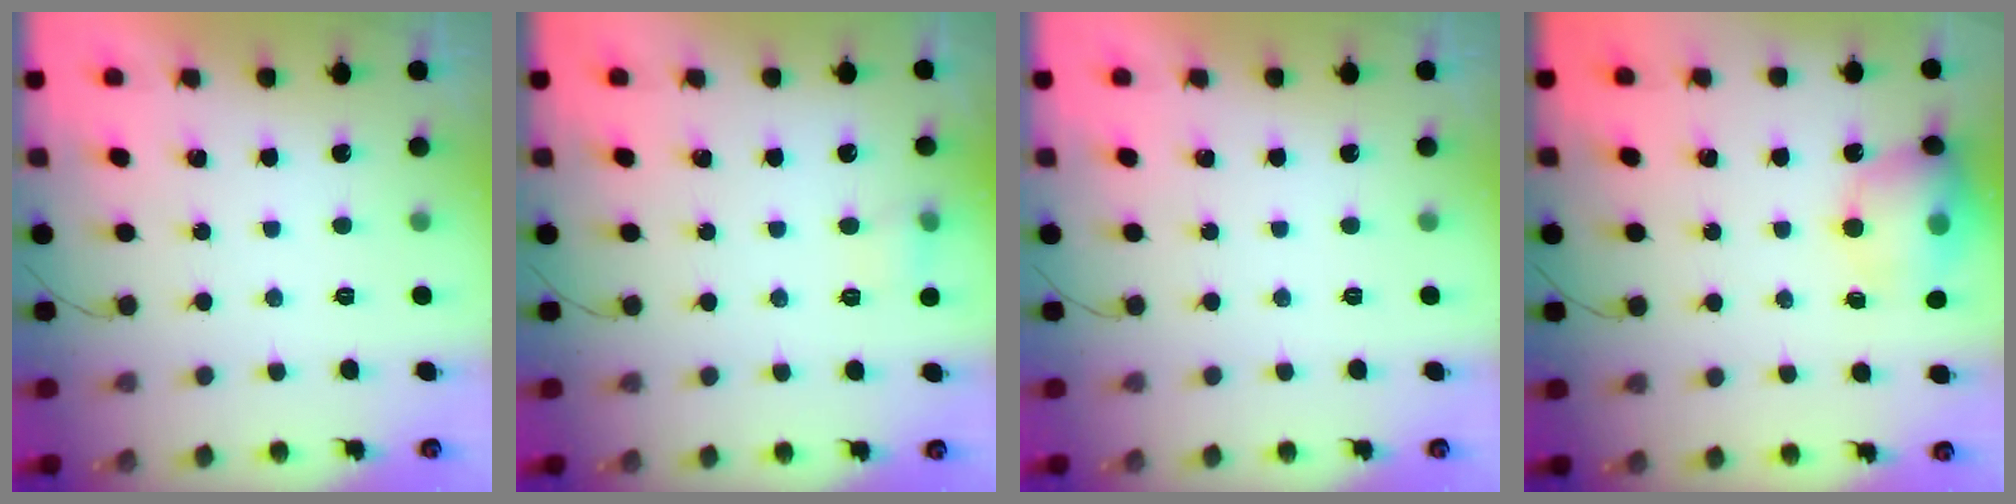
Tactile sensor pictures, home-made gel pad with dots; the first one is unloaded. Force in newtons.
{"total": 5.3, "press": 5.1, "slide": 1.4}
{"total": 0.0}
{"total": 14.0, "press": 13.8, "slide": 2.4}